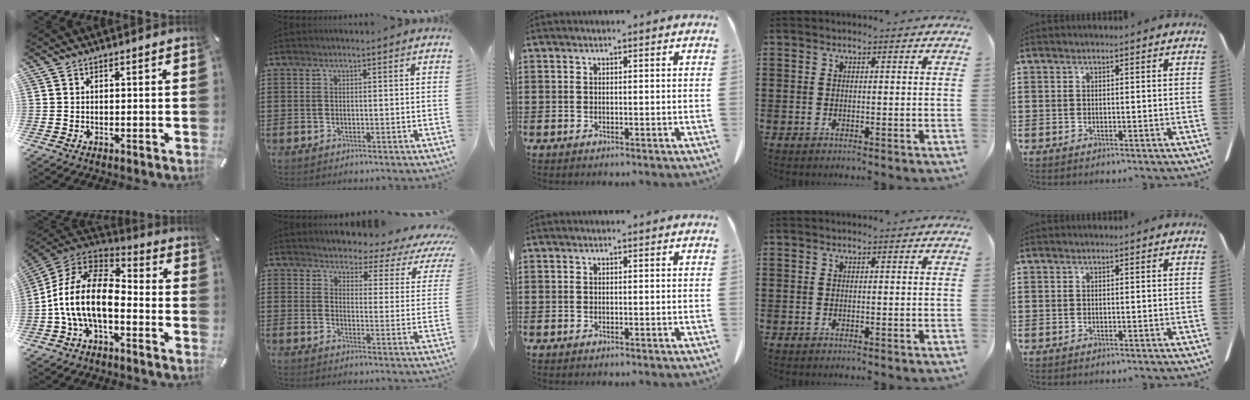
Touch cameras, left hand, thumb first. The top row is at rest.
{"thumb": {"total": 16.6, "force": [-5.0, 9.2, 13.0], "torque": [-0.260, 0.027, -0.086]}, "index": {"total": 3.4, "force": [3.0, 1.0, 1.2], "torque": [-0.038, -0.026, 0.044]}}